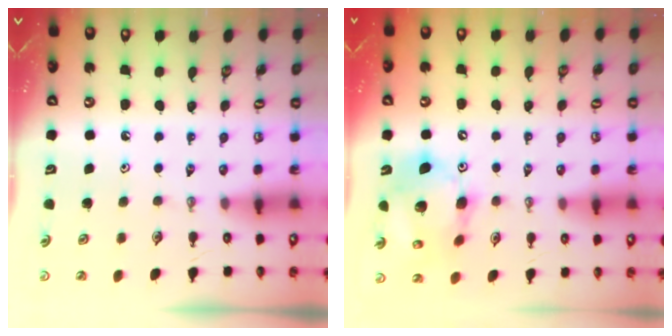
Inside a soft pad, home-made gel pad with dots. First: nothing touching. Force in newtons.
{"total": 14.4, "press": 14.2, "slide": 2.7}